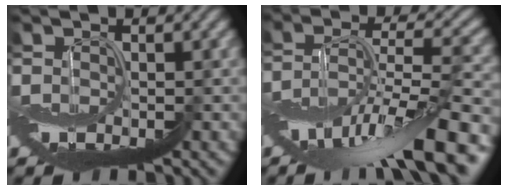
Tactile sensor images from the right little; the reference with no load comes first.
{"total": 11.9, "force": [-5.8, 4.1, 9.6], "torque": [-0.180, 0.014, -0.097]}